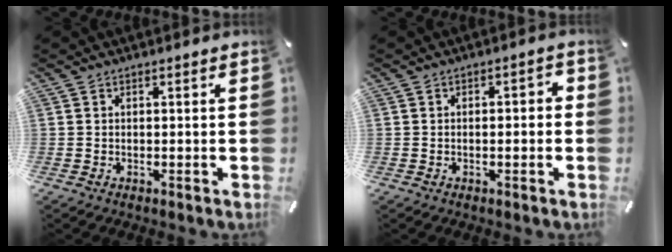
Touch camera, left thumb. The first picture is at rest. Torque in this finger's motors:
{"motor_torque": [-0.14, 0.02, -0.17, 0.10, 0.06]}